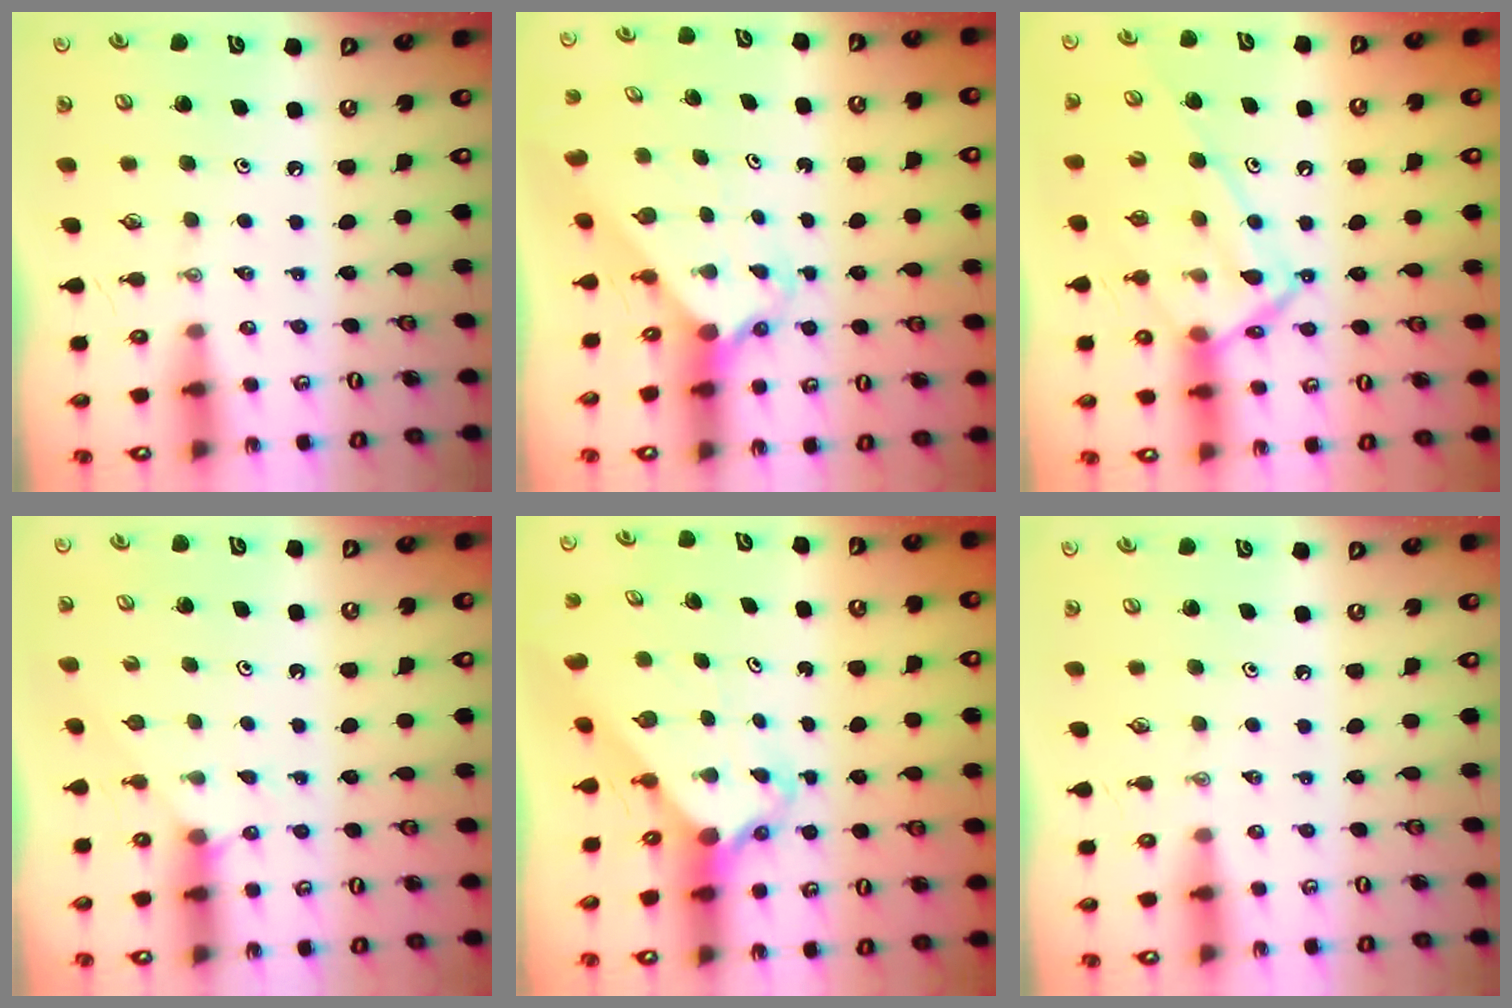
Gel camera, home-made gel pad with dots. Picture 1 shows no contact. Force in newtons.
{"total": 2.1, "press": 2.1, "slide": 0.2}
{"total": 14.5, "press": 14.5, "slide": 0.8}
{"total": 4.5, "press": 4.5, "slide": 0.4}
{"total": 2.8, "press": 2.7, "slide": 0.2}
{"total": 0.0}